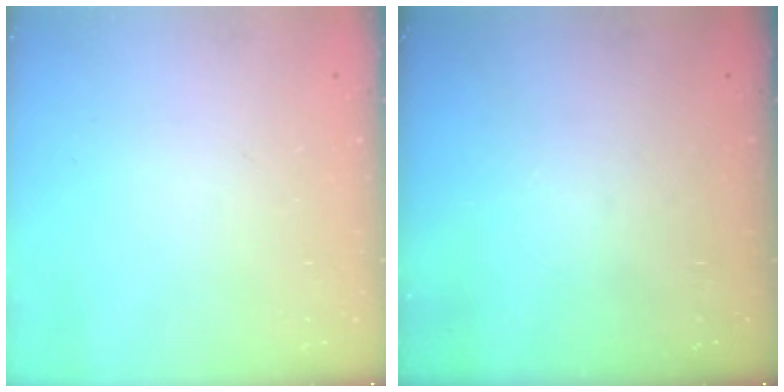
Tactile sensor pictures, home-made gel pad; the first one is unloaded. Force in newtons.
{"total": 0.0}